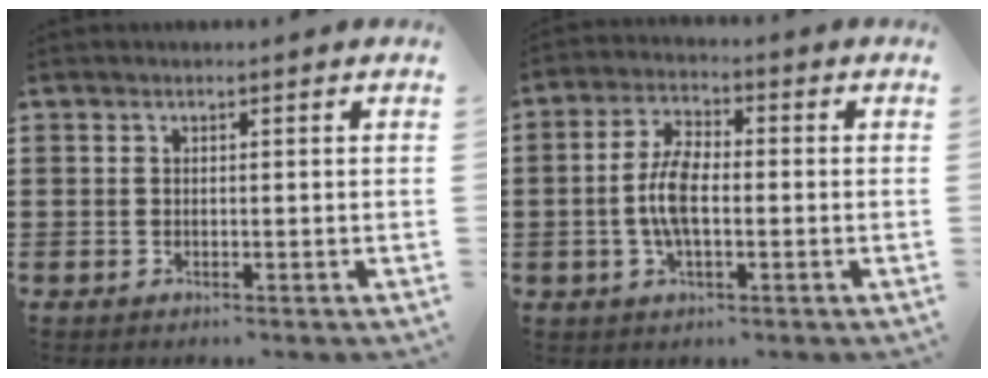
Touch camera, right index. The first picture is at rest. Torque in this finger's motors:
{"motor_torque": [0.30, 1.78, 0.18, 0.14]}